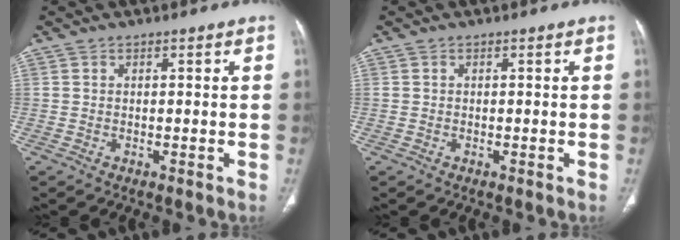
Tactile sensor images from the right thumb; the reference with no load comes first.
{"total": 0.0}